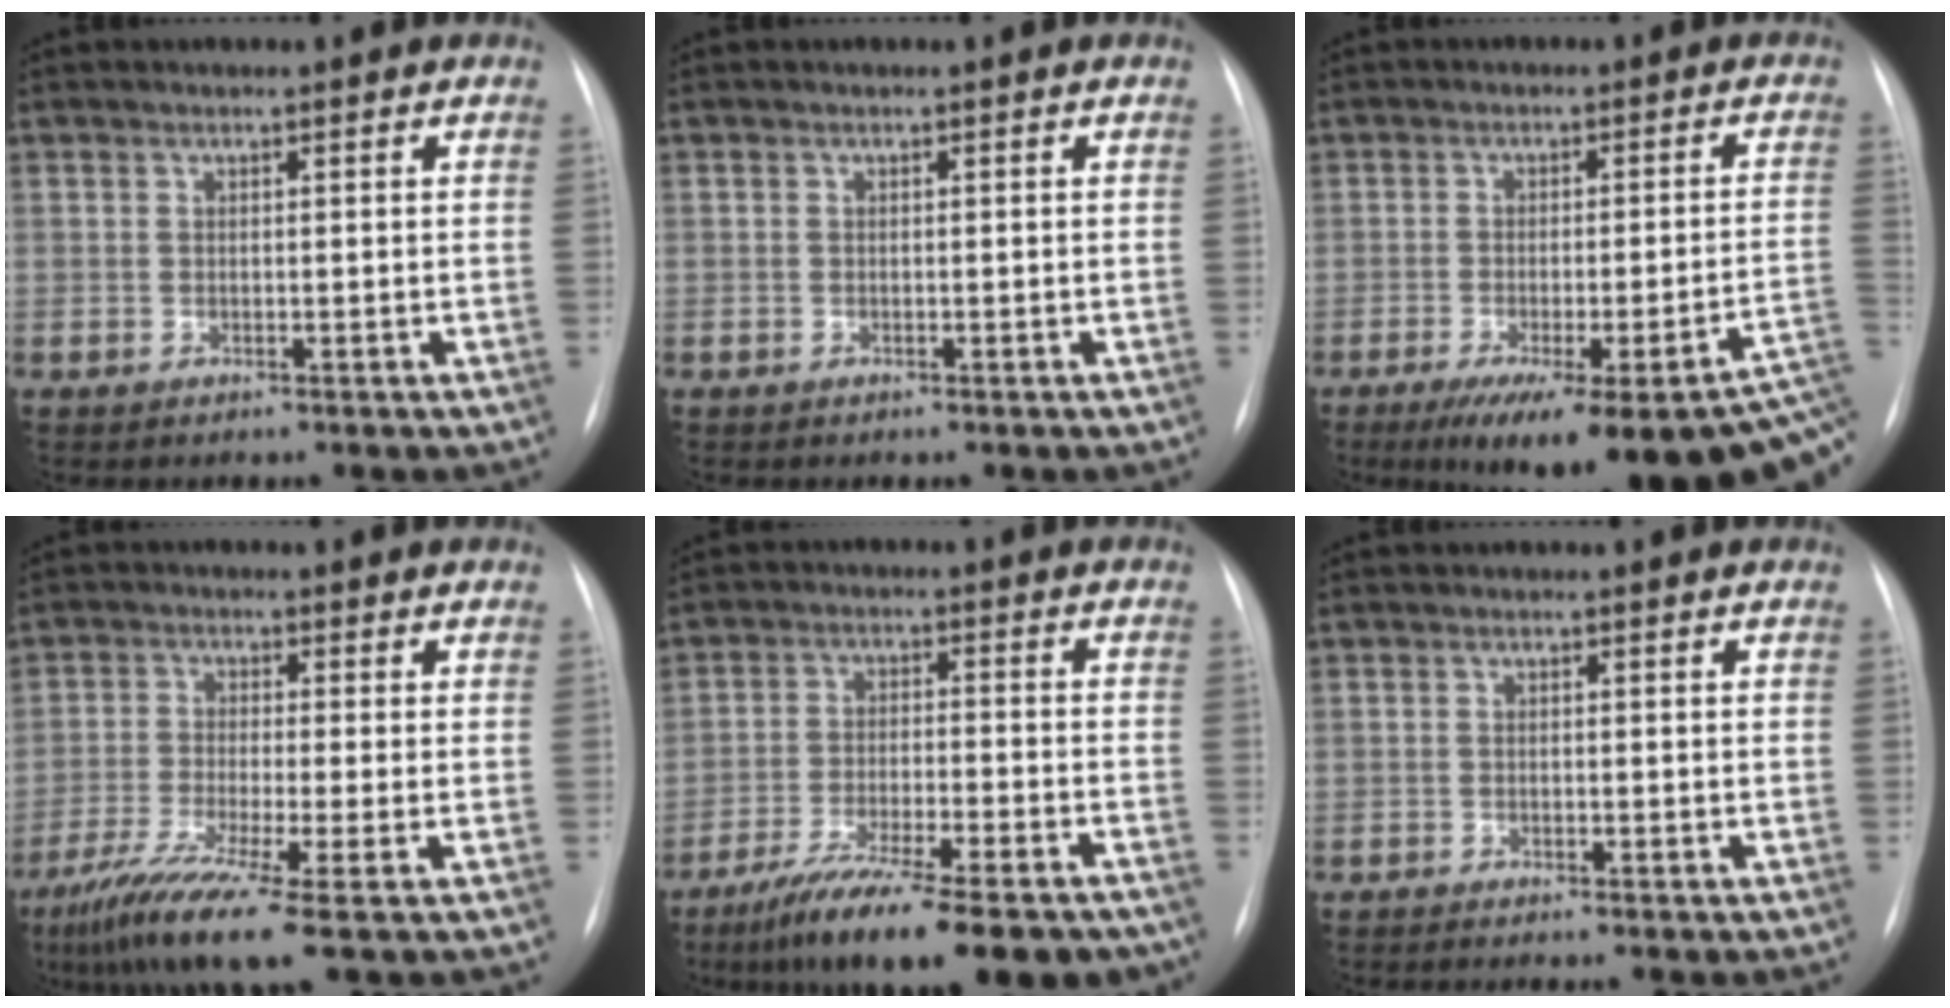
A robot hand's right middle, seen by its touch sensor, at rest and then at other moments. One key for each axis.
{"total": 0.0}
{"total": 21.7, "fx": -12.6, "fy": 3.5, "fz": 17.4, "tx": -0.175, "ty": -0.009, "tz": -0.166}
{"total": 9.4, "fx": -6.0, "fy": -0.9, "fz": 7.2, "tx": -0.133, "ty": -0.032, "tz": -0.107}
{"total": 18.8, "fx": -14.7, "fy": 3.3, "fz": 11.3, "tx": -0.140, "ty": -0.014, "tz": -0.225}
{"total": 2.5, "fx": -2.2, "fy": -0.1, "fz": 1.3, "tx": -0.012, "ty": -0.002, "tz": -0.029}